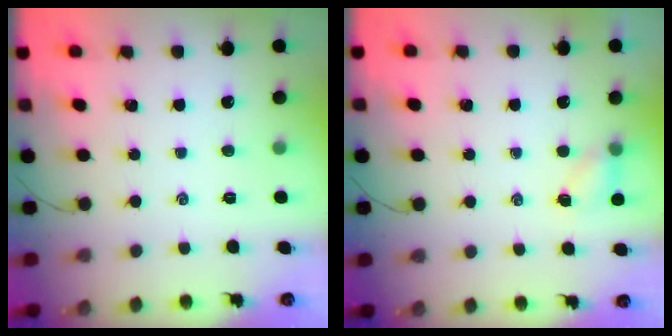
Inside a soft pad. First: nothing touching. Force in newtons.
{"total": 4.6, "press": 4.4, "slide": 1.3}